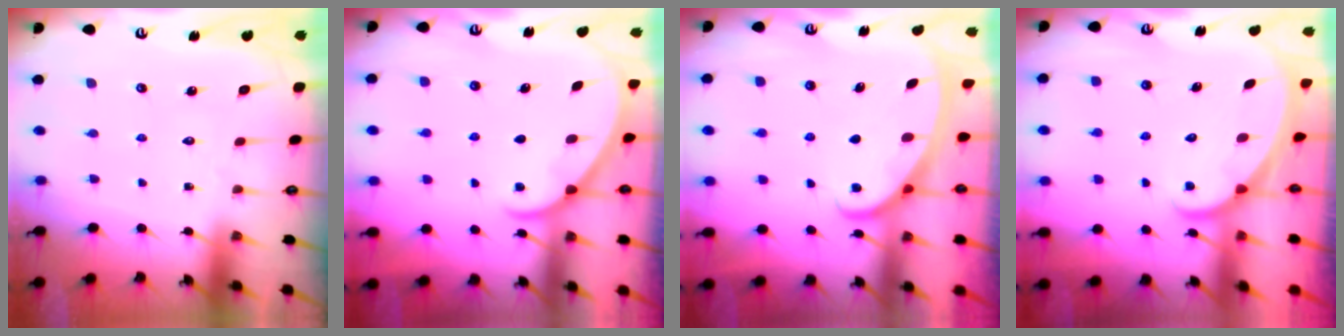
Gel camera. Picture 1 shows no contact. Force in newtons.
{"total": 1.7, "press": 1.6, "slide": 0.2}
{"total": 3.0, "press": 2.9, "slide": 0.4}
{"total": 1.8, "press": 1.8, "slide": 0.1}